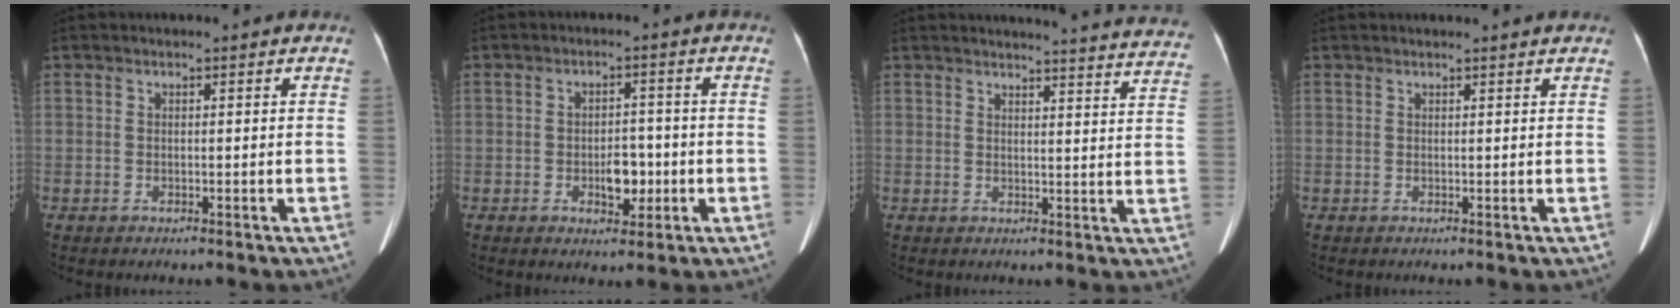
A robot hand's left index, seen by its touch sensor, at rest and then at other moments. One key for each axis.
{"total": 4.5, "fx": -1.5, "fy": 2.4, "fz": 3.4, "tx": -0.051, "ty": 0.003, "tz": -0.017}
{"total": 23.0, "fx": 22.5, "fy": 1.0, "fz": 4.8, "tx": -0.045, "ty": -0.099, "tz": 0.235}
{"total": 3.2, "fx": 3.1, "fy": -0.1, "fz": 1.0, "tx": -0.012, "ty": 0.016, "tz": 0.032}